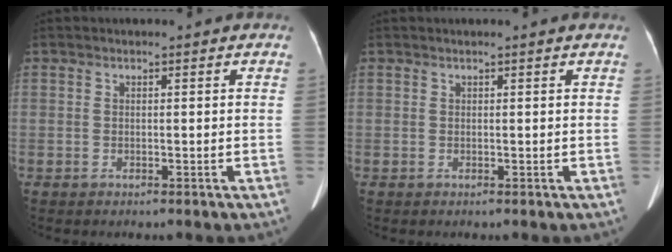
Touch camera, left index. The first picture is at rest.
{"total": 1.7, "force": [1.5, -0.1, 0.7], "torque": [-0.009, 0.018, 0.020]}